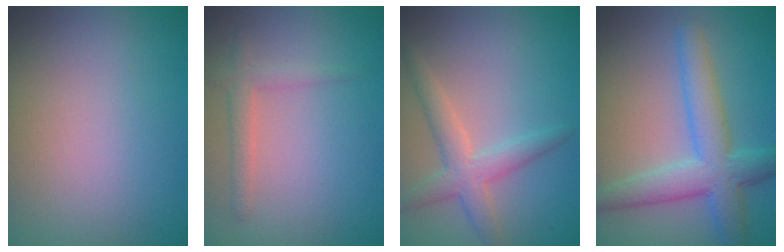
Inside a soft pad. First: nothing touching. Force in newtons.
{"total": 2.0, "press": 1.9, "slide": 0.1}
{"total": 3.3, "press": 3.3, "slide": 0.0}
{"total": 5.8, "press": 5.8, "slide": 0.2}